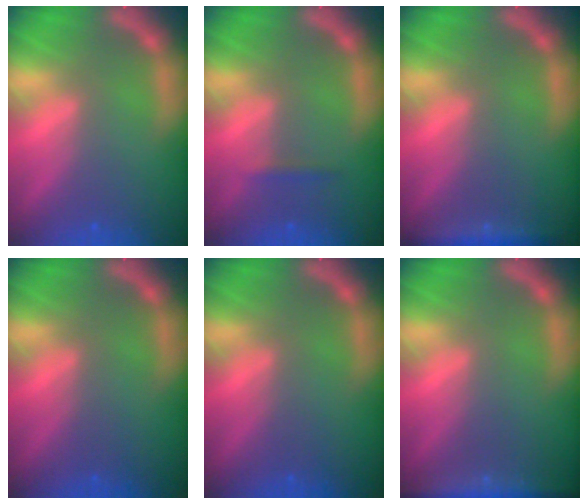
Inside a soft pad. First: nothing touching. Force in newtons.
{"total": 0.9}
{"total": 3.0}
{"total": 0.0}
{"total": 0.0}
{"total": 6.0}